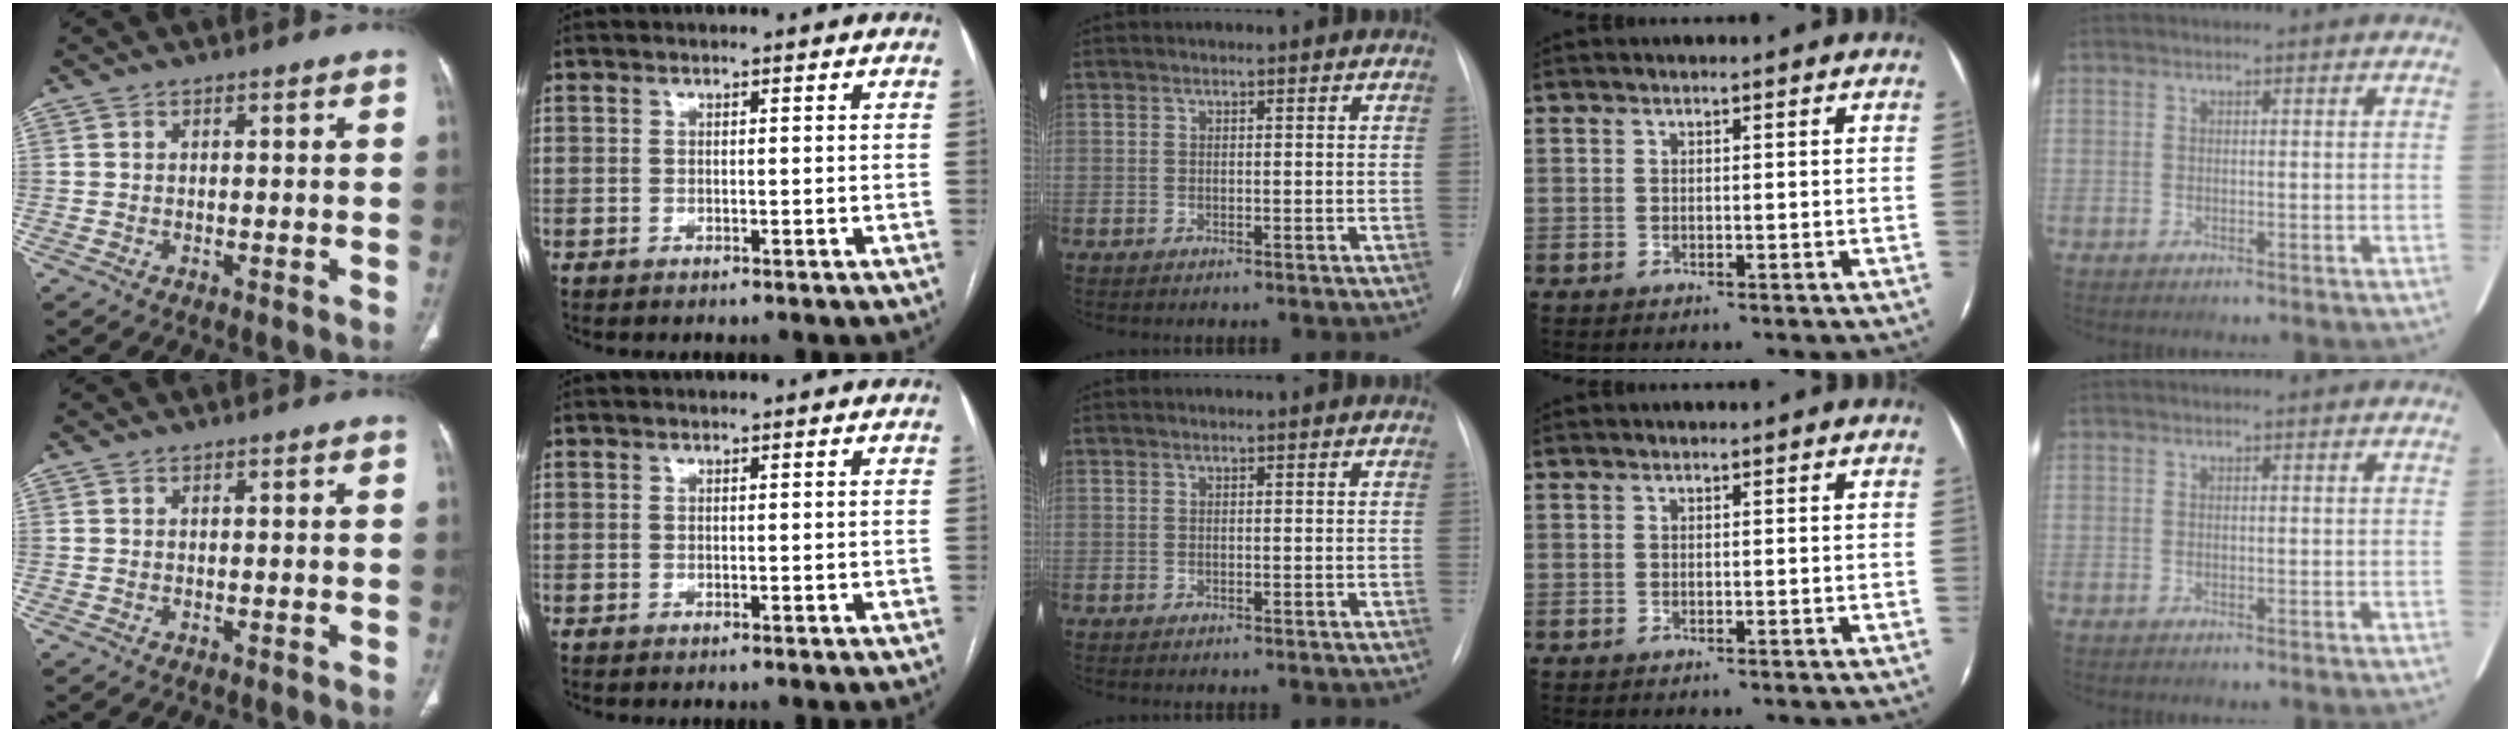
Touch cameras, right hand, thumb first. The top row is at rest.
{}